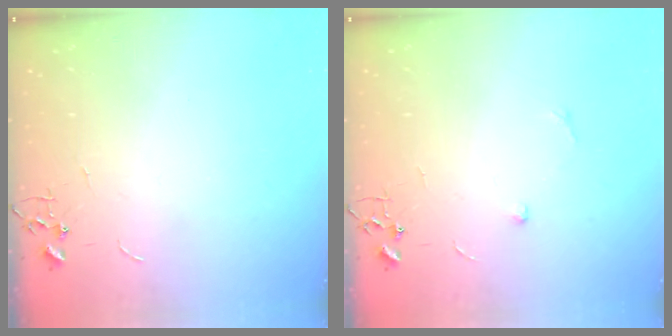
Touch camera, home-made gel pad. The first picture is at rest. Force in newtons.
{"total": 4.1, "press": 3.9, "slide": 1.2}